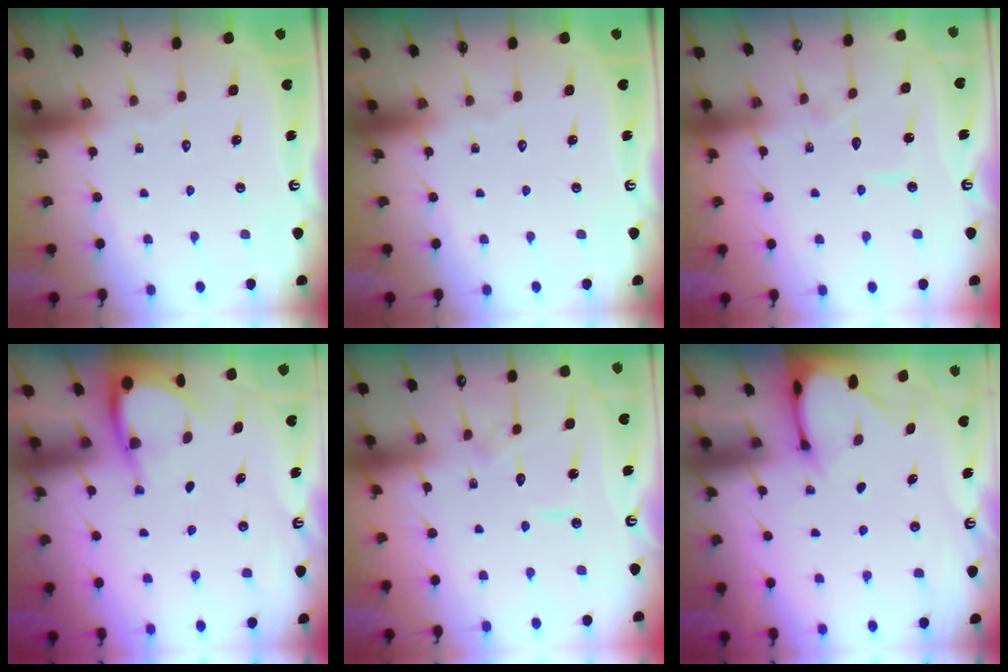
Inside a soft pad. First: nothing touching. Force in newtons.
{"total": 0.0}
{"total": 4.4, "press": 4.3, "slide": 0.5}
{"total": 4.0, "press": 4.0, "slide": 0.2}
{"total": 6.1, "press": 6.1, "slide": 0.6}
{"total": 2.7, "press": 2.7, "slide": 0.2}